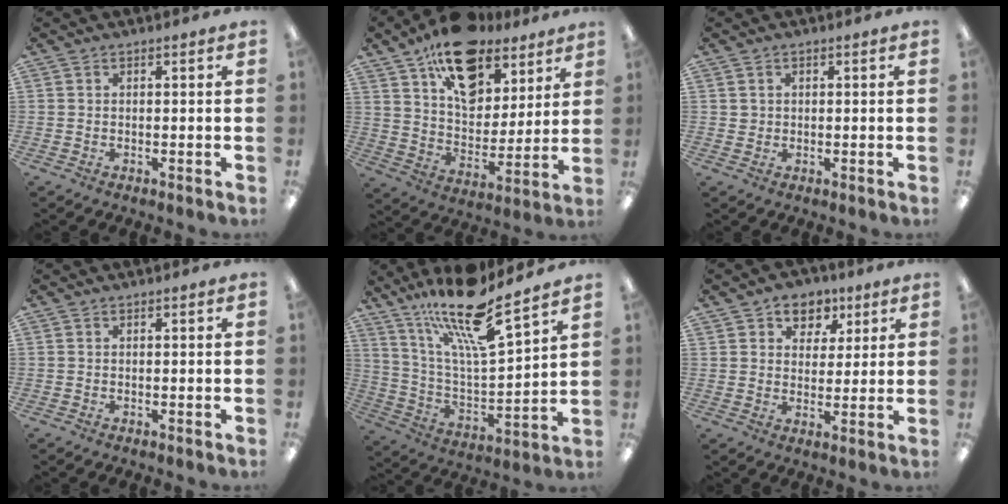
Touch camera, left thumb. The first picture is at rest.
{"total": 19.3, "force": [12.4, 11.1, 9.7], "torque": [-0.159, -0.063, 0.221]}
{"total": 1.2, "force": [0.5, 1.1, 0.2], "torque": [-0.006, 0.003, 0.009]}
{"total": 0.0}
{"total": 18.6, "force": [14.9, 3.5, 10.6], "torque": [-0.197, -0.098, 0.249]}
{"total": 6.8, "force": [4.0, 5.4, 1.1], "torque": [-0.009, -0.027, 0.067]}